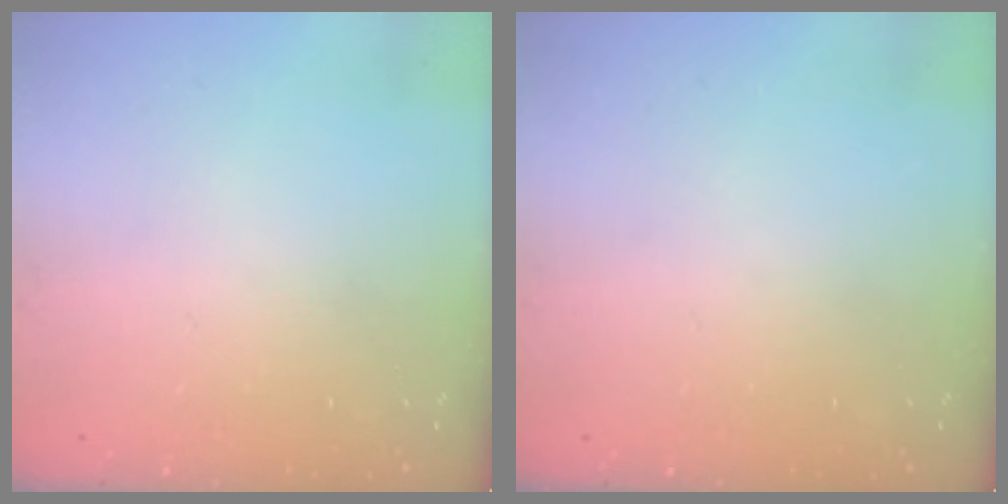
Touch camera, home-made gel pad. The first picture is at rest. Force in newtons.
{"total": 0.0}